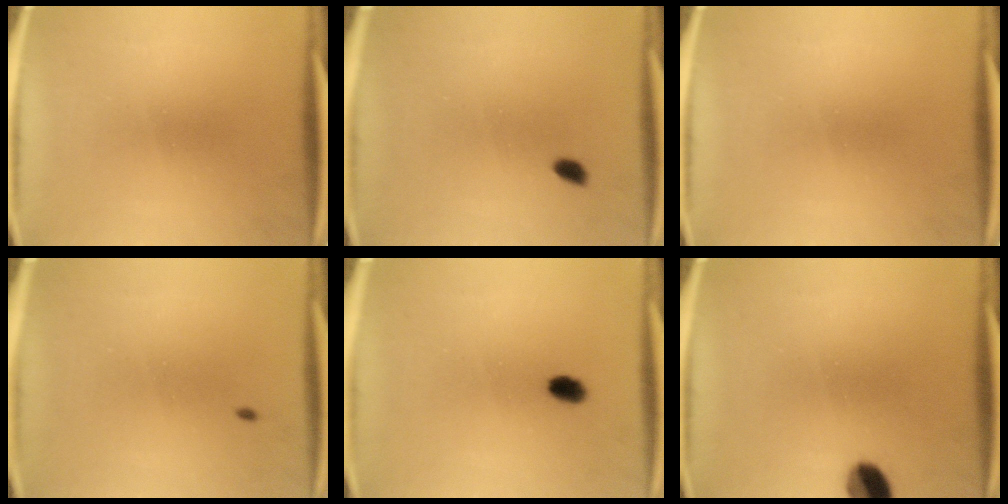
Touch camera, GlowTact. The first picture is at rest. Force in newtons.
{"total": 1.4}
{"total": 0.0}
{"total": 0.7}
{"total": 2.5}
{"total": 6.0}